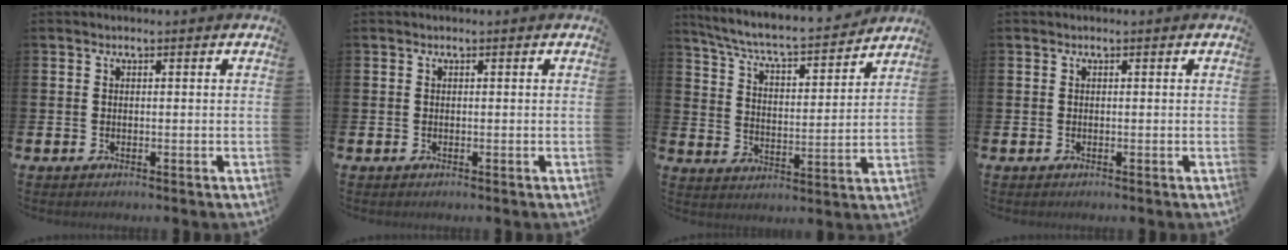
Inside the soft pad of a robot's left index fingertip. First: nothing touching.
{"total": 0.0}
{"total": 6.6, "force": [6.1, 0.7, 2.3], "torque": [-0.076, -0.049, 0.100]}
{"total": 0.0}